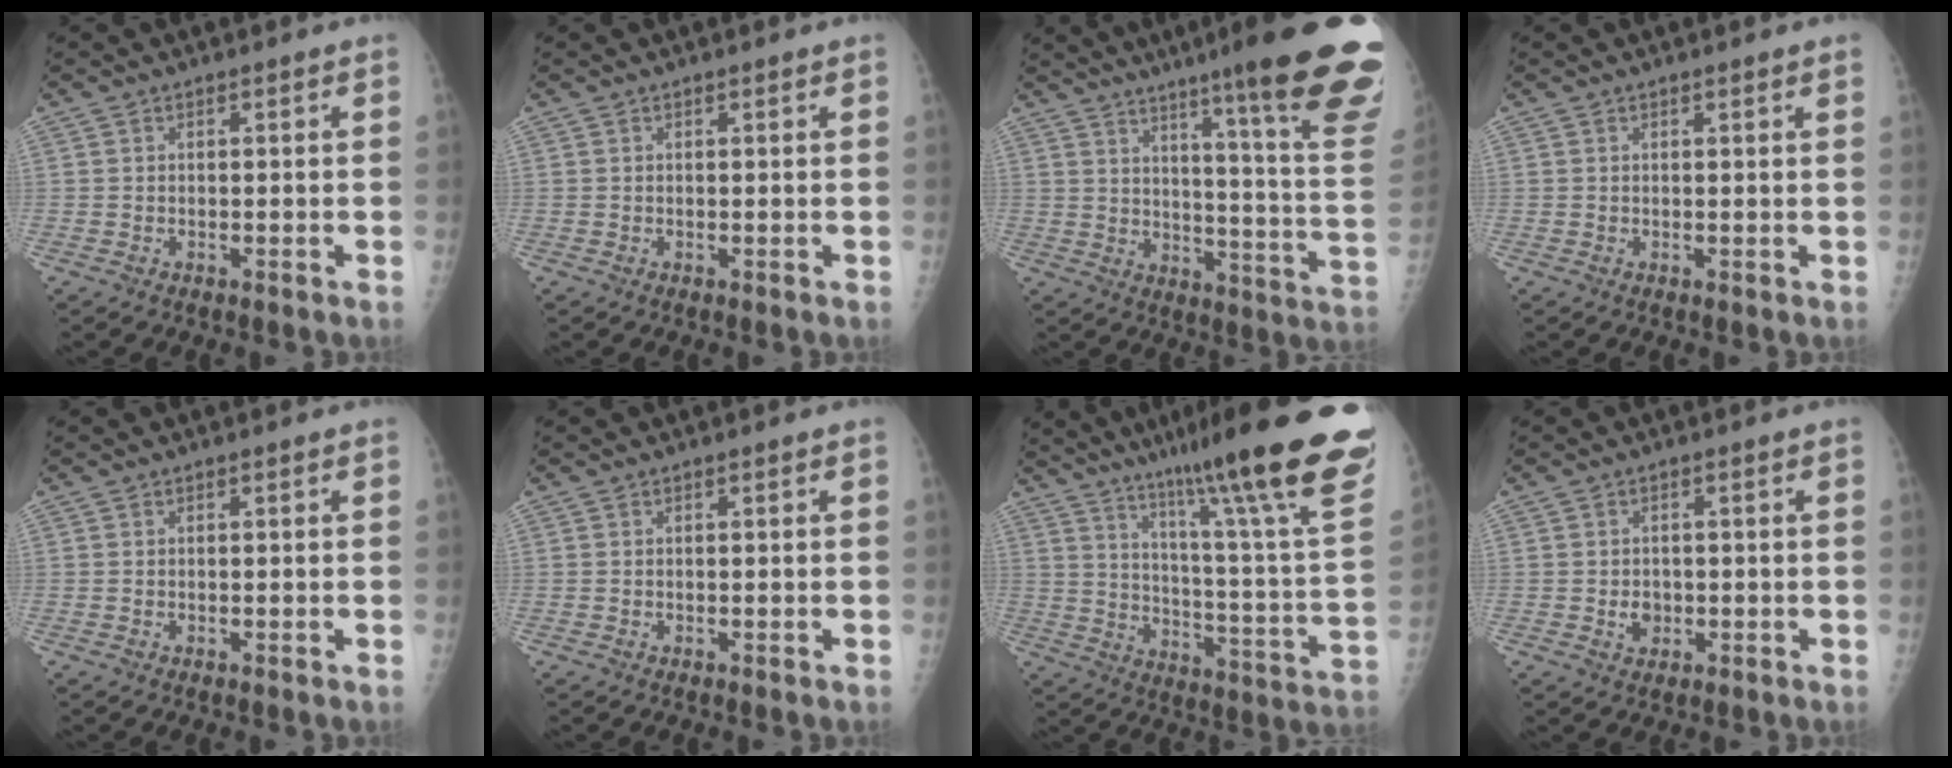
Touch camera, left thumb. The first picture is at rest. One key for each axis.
{"total": 0.0}
{"total": 26.8, "fx": 17.9, "fy": 1.6, "fz": 19.9, "tx": -0.219, "ty": -0.105, "tz": 0.239}
{"total": 0.7, "fx": 0.6, "fy": 0.0, "fz": 0.5, "tx": -0.003, "ty": 0.001, "tz": 0.007}
{"total": 0.0}
{"total": 0.0}
{"total": 30.1, "fx": 20.3, "fy": 2.4, "fz": 22.1, "tx": -0.277, "ty": -0.089, "tz": 0.293}
{"total": 2.5, "fx": -0.4, "fy": 2.1, "fz": 1.3, "tx": -0.009, "ty": 0.003, "tz": -0.002}